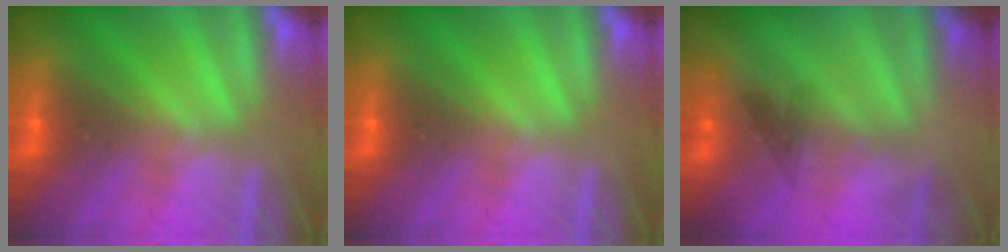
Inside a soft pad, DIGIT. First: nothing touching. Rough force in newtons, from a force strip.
{"total": 0.0}
{"total": 2.2}